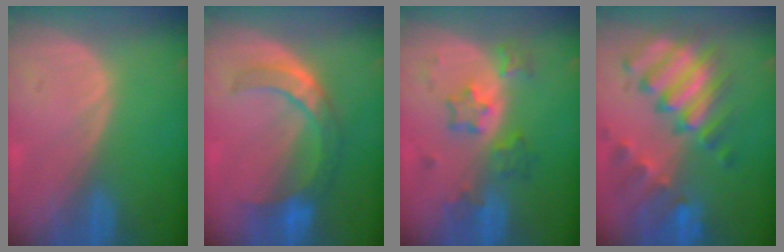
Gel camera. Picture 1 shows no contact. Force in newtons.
{"total": 7.3, "press": 7.1, "slide": 1.6}
{"total": 6.1, "press": 5.8, "slide": 1.7}
{"total": 11.3, "press": 9.8, "slide": 5.7}